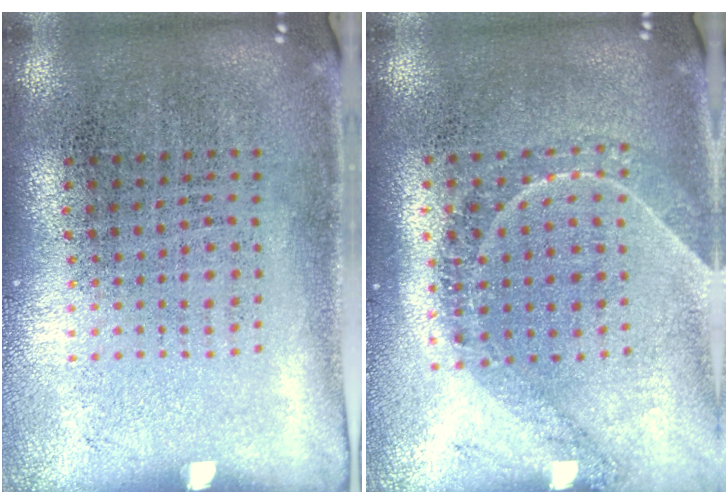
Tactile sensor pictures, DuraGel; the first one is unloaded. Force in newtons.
{"total": 1.3, "press": 1.1, "slide": 0.7}